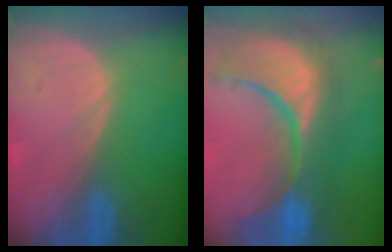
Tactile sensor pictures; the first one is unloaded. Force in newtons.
{"total": 14.0, "press": 12.0, "slide": 7.3}